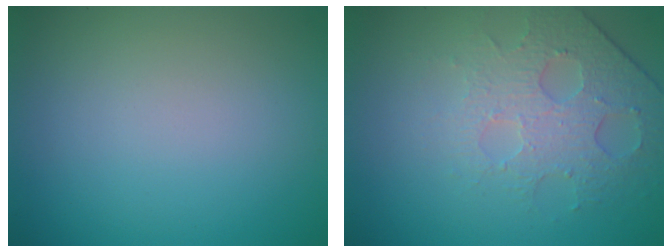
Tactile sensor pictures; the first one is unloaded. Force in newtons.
{"total": 4.9, "press": 3.4, "slide": 3.6}